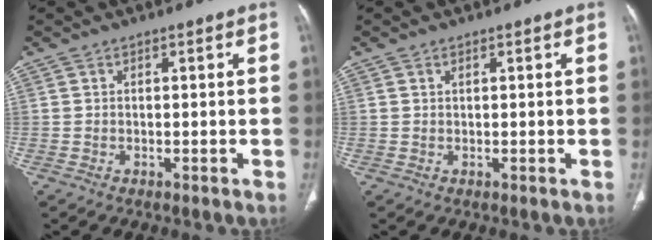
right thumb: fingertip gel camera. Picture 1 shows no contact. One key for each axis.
{"total": 0.7, "fx": 0.4, "fy": 0.4, "fz": 0.4, "tx": -0.007, "ty": -0.001, "tz": 0.007}